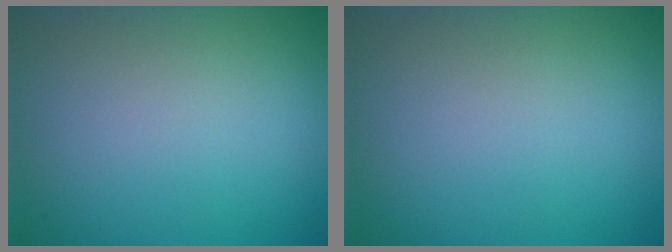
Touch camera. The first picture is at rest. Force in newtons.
{"total": 0.0}